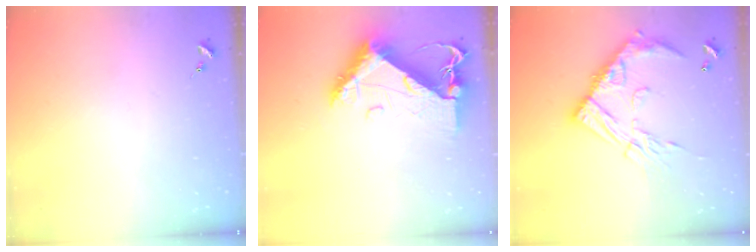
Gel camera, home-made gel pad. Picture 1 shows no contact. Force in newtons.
{"total": 11.3, "press": 11.3, "slide": 1.2}
{"total": 17.2, "press": 17.2, "slide": 1.3}